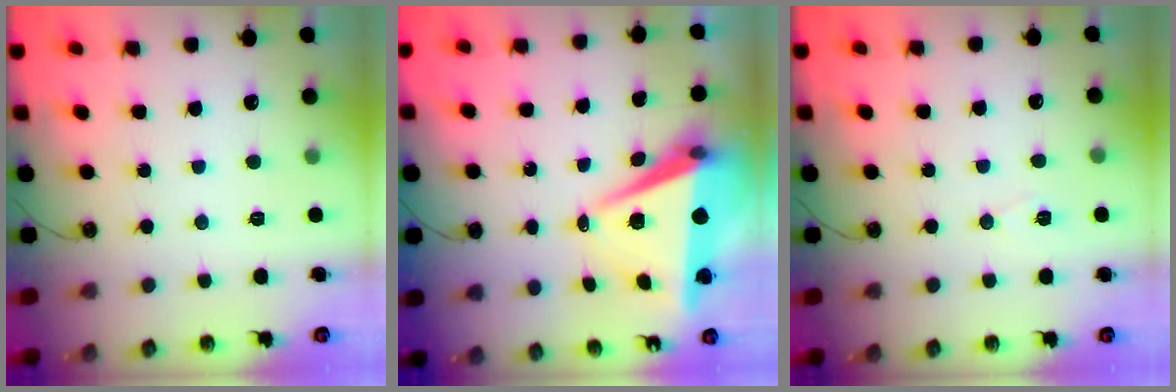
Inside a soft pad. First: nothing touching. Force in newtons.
{"total": 8.7, "press": 7.8, "slide": 4.0}
{"total": 5.9, "press": 4.0, "slide": 4.4}